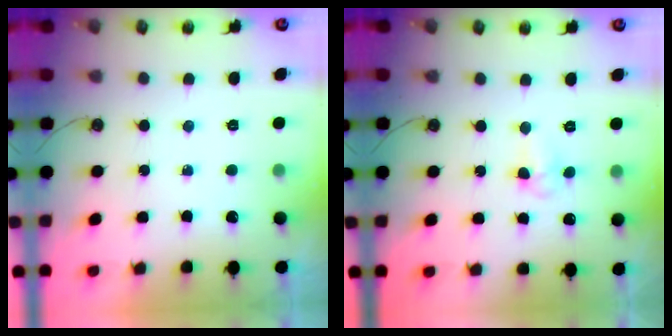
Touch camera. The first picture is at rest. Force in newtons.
{"total": 4.0, "press": 3.1, "slide": 2.4}